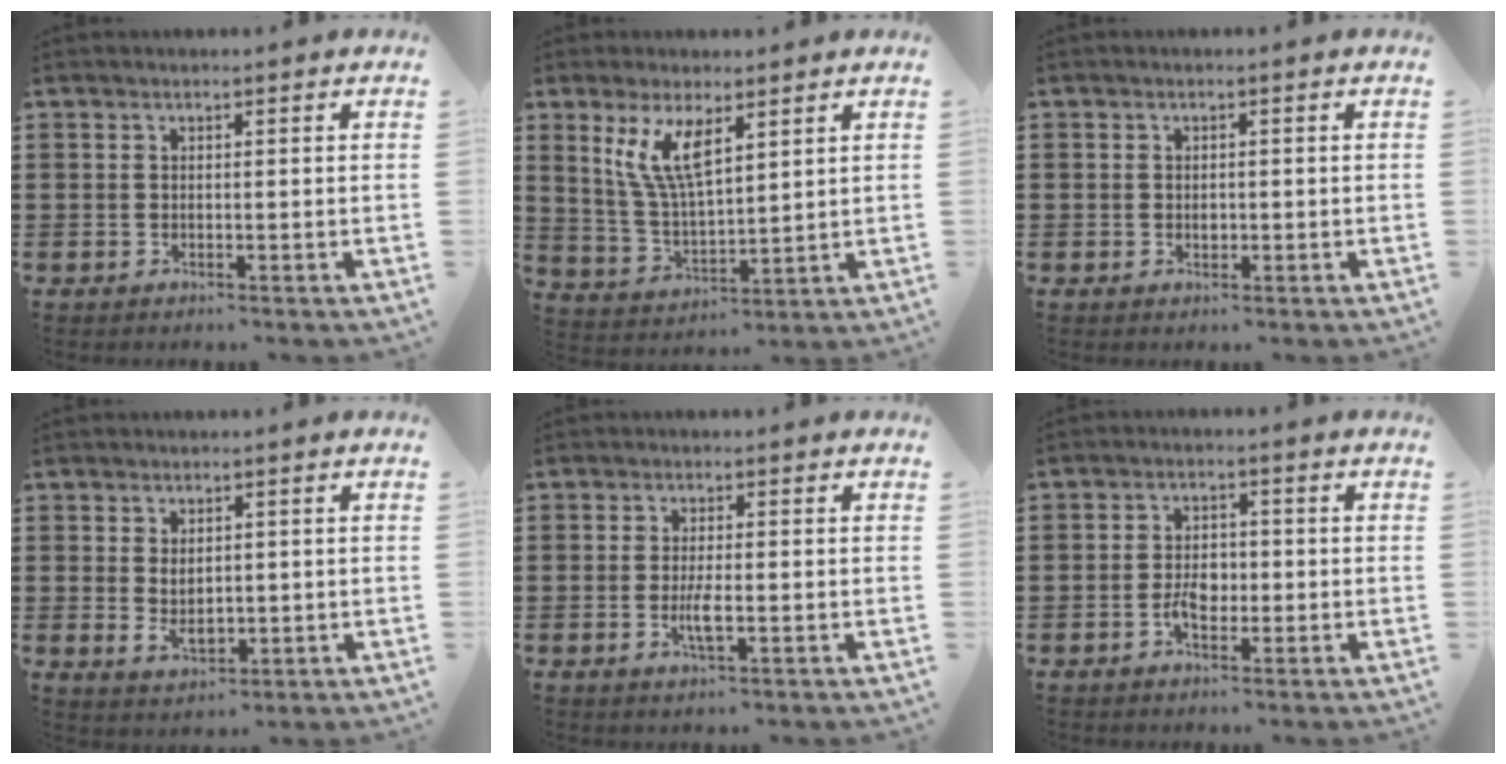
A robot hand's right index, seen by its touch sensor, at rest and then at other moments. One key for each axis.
{"total": 8.5, "fx": 4.3, "fy": 2.9, "fz": 6.8, "tx": -0.156, "ty": -0.007, "tz": 0.072}
{"total": 1.0, "fx": -0.1, "fy": 0.8, "fz": 0.6, "tx": -0.005, "ty": 0.000, "tz": -0.003}
{"total": 3.5, "fx": 0.2, "fy": 2.3, "fz": 2.6, "tx": -0.046, "ty": 0.006, "tz": 0.001}
{"total": 3.2, "fx": -0.8, "fy": 0.6, "fz": 3.1, "tx": -0.074, "ty": -0.010, "tz": -0.020}
{"total": 3.7, "fx": -1.0, "fy": 2.2, "fz": 2.9, "tx": -0.061, "ty": 0.005, "tz": -0.020}